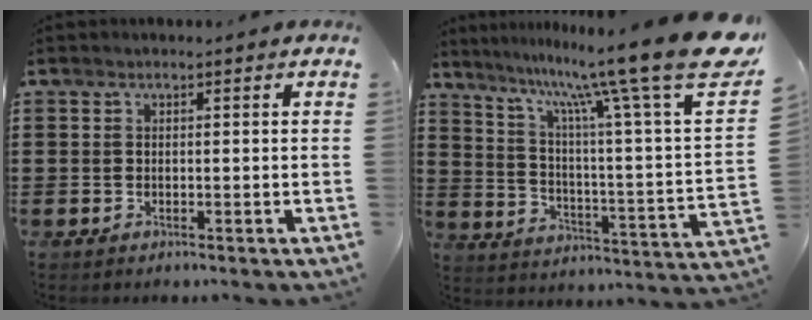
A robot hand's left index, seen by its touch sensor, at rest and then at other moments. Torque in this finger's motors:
{"motor_torque": [1.25, -0.89, 0.47, 0.21]}